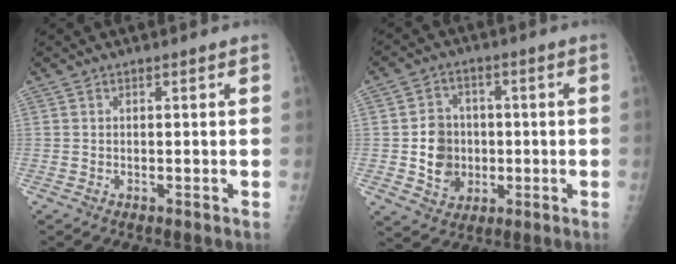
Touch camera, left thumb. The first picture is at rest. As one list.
[{"total": 9.1, "force": [-0.8, 8.0, 4.3], "torque": [-0.034, 0.007, -0.011]}]